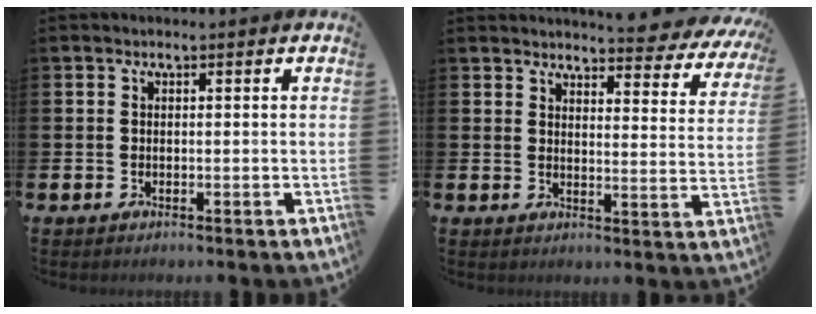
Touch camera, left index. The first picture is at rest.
{"total": 4.9, "force": [4.8, 0.4, 1.0], "torque": [-0.017, -0.044, 0.077]}